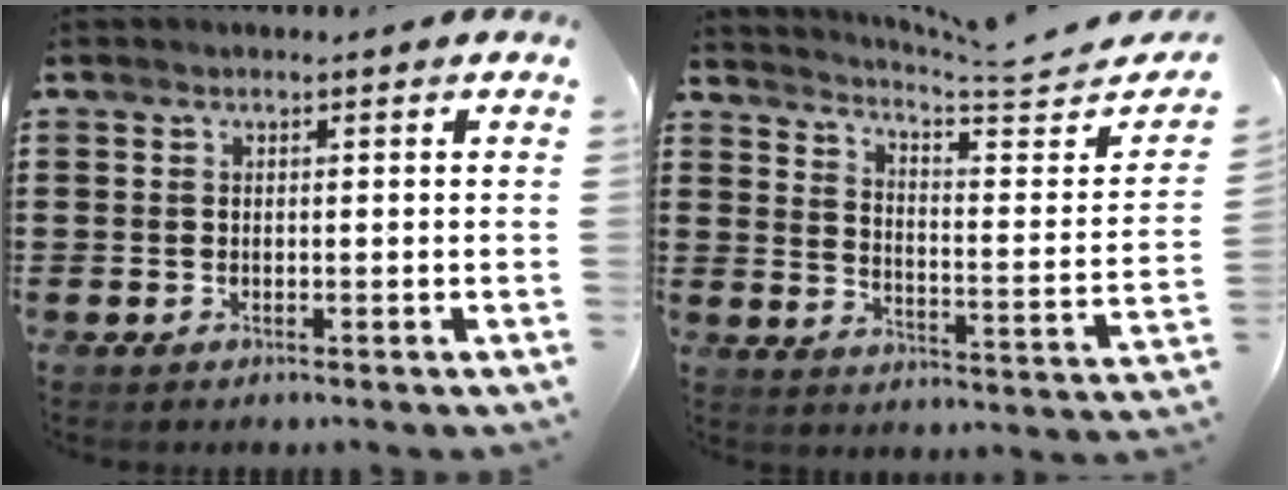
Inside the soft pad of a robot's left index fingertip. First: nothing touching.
{"total": 3.9, "force": [3.5, -0.5, 1.5], "torque": [-0.053, -0.040, 0.050]}